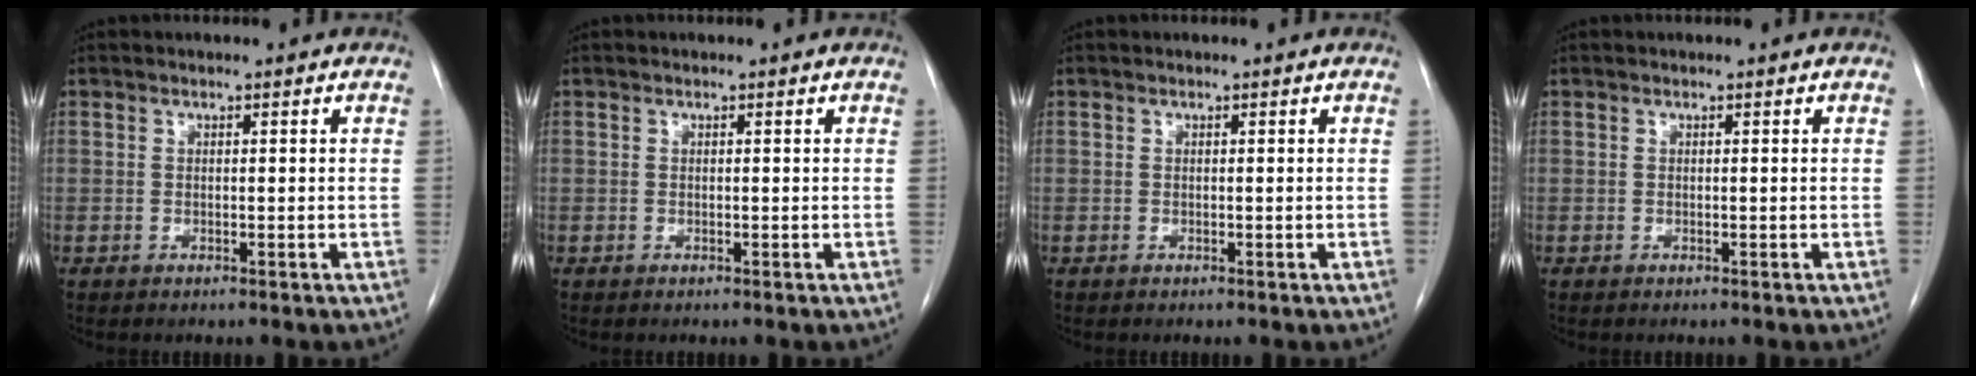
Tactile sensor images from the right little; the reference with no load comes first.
{"total": 0.0}
{"total": 0.0}
{"total": 0.0}